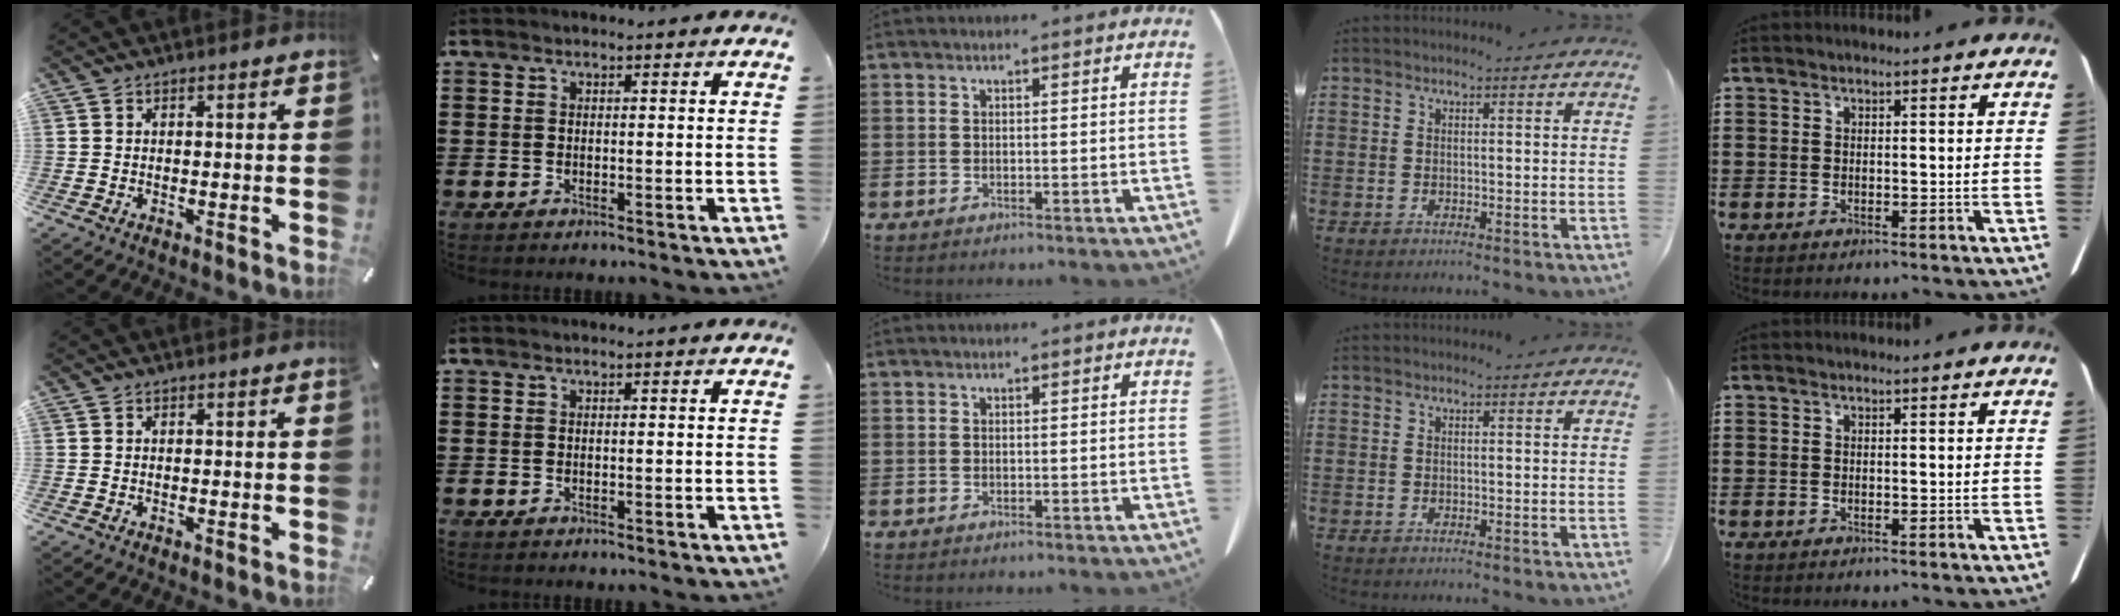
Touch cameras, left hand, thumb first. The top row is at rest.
{}